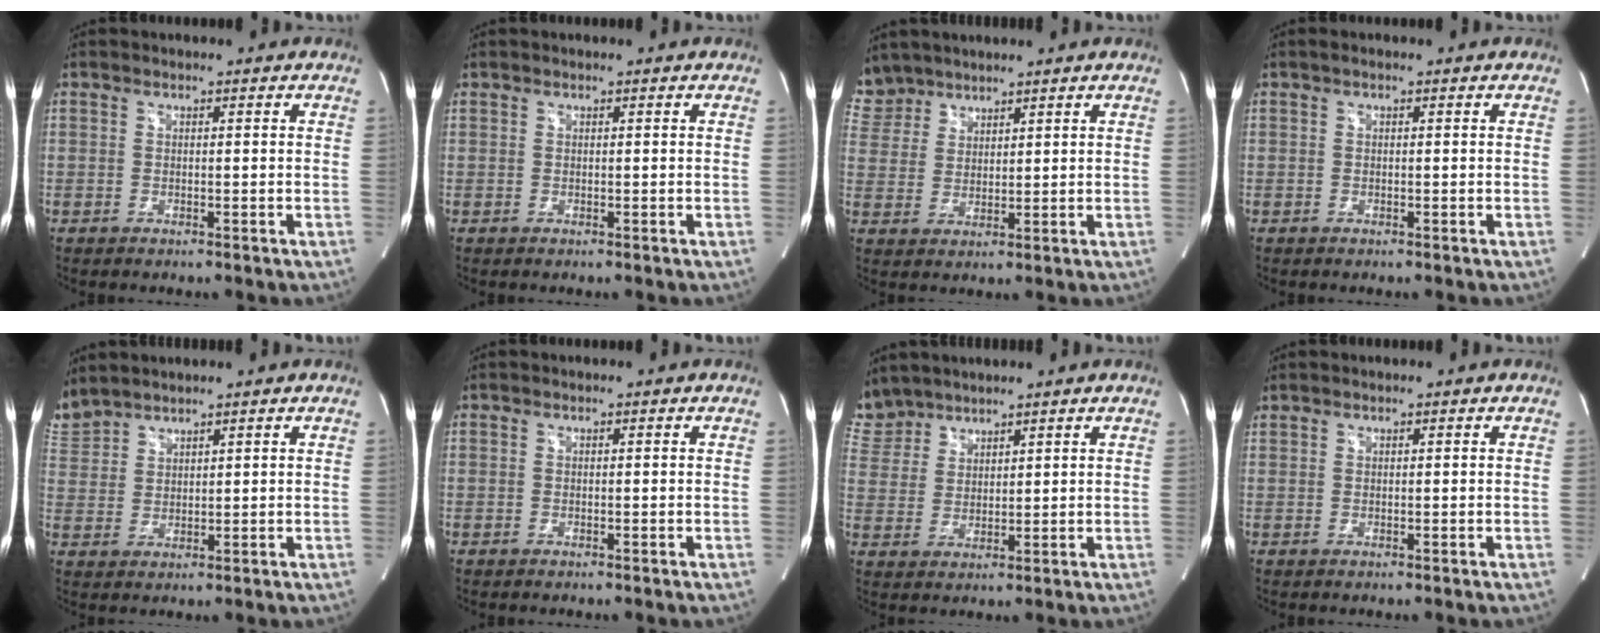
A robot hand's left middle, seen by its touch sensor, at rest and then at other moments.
{"total": 0.0}
{"total": 6.4, "force": [5.6, 3.1, -0.4], "torque": [0.007, 0.008, 0.120]}
{"total": 0.0}
{"total": 6.1, "force": [5.9, 1.3, 1.0], "torque": [-0.044, 0.017, 0.132]}
{"total": 0.0}
{"total": 6.7, "force": [6.2, 2.7, -0.1], "torque": [-0.006, 0.011, 0.137]}
{"total": 0.6, "force": [0.6, -0.1, -0.1], "torque": [-0.010, 0.011, 0.020]}